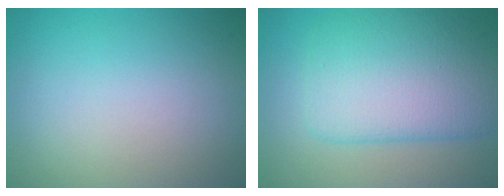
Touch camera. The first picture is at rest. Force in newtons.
{"total": 7.7, "press": 7.7, "slide": 0.1}